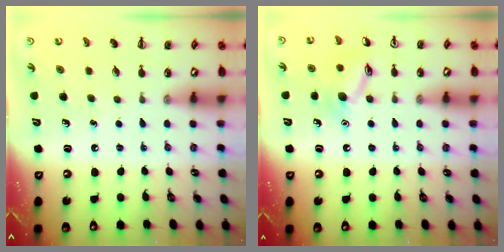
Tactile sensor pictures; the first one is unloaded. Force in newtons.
{"total": 10.4, "press": 10.4, "slide": 0.4}